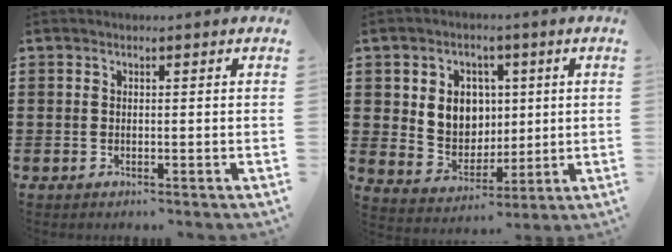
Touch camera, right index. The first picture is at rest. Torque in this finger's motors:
{"motor_torque": [1.14, -0.42, 0.53, 0.07]}